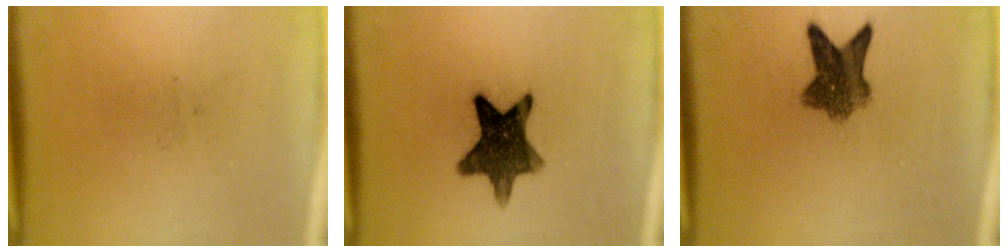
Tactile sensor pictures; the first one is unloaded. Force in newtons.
{"total": 12.2}
{"total": 6.9}